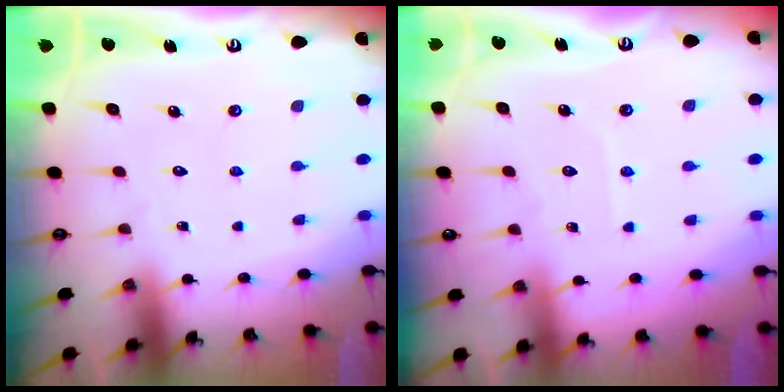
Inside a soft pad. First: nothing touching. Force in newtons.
{"total": 2.9, "press": 2.9, "slide": 0.4}